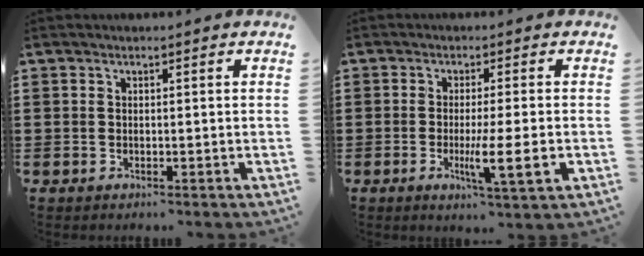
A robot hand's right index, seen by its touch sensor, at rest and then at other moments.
{"total": 6.6, "force": [-1.5, 0.2, 6.4], "torque": [-0.113, -0.016, -0.026]}